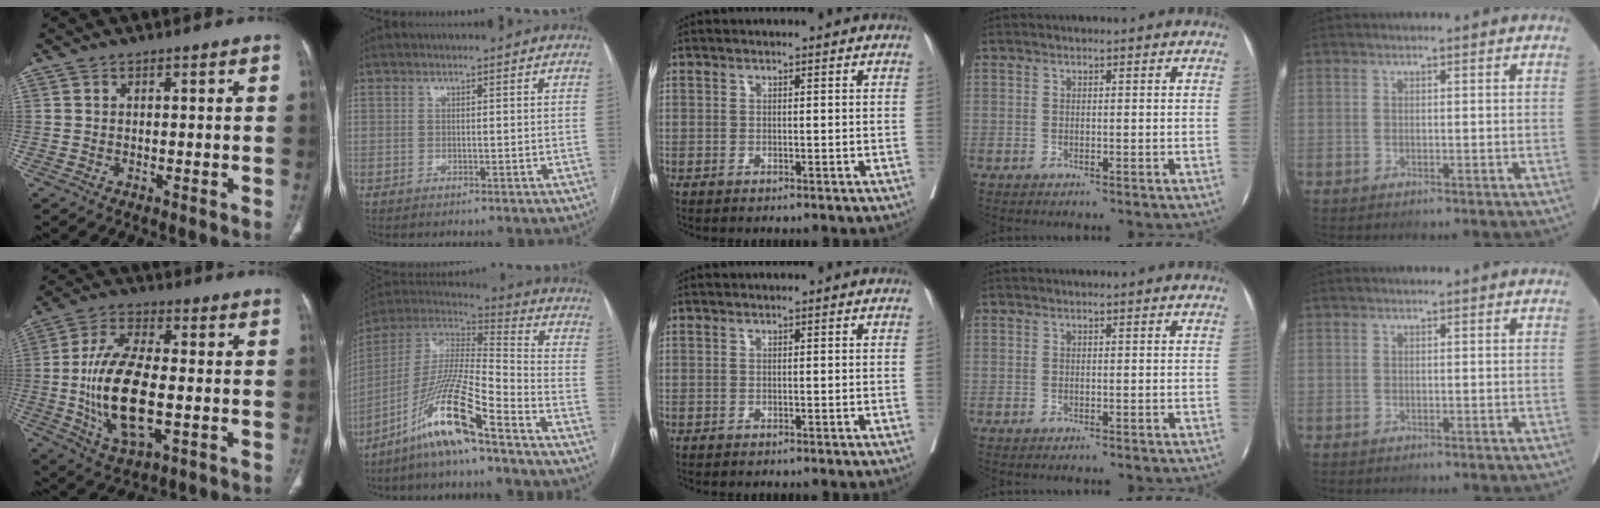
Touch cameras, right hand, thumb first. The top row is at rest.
{"thumb": {"total": 16.9, "force": [-2.1, 7.6, 15.0], "torque": [-0.293, 0.003, -0.035]}, "index": {"total": 15.1, "force": [-9.6, 0.6, 11.6], "torque": [-0.241, -0.009, -0.184]}}